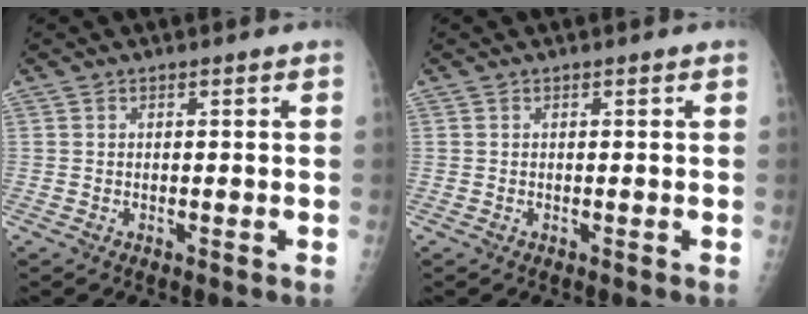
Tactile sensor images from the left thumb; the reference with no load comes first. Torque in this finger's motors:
{"motor_torque": [0.00, 0.00, -0.01, -0.01, 0.00]}